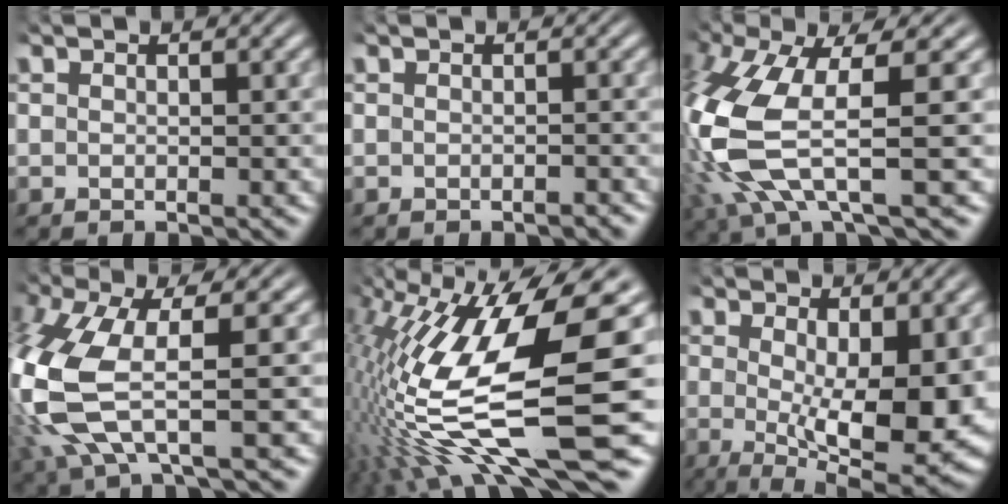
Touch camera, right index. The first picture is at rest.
{"total": 0.9, "force": [-0.9, 0.2, 0.1], "torque": [-0.001, 0.000, -0.016]}
{"total": 9.6, "force": [-1.5, 5.2, 7.9], "torque": [-0.220, -0.035, -0.010]}
{"total": 8.7, "force": [-1.3, 5.2, 6.9], "torque": [-0.200, -0.030, -0.010]}
{"total": 16.3, "force": [-3.5, 7.1, 14.3], "torque": [-0.238, -0.028, -0.043]}
{"total": 7.8, "force": [0.2, 2.3, 7.4], "torque": [-0.101, -0.022, 0.007]}